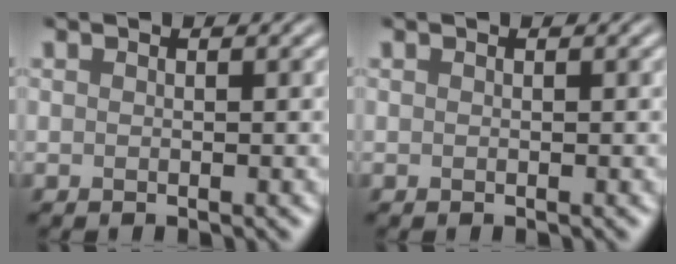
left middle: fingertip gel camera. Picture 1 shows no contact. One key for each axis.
{"total": 0.0}